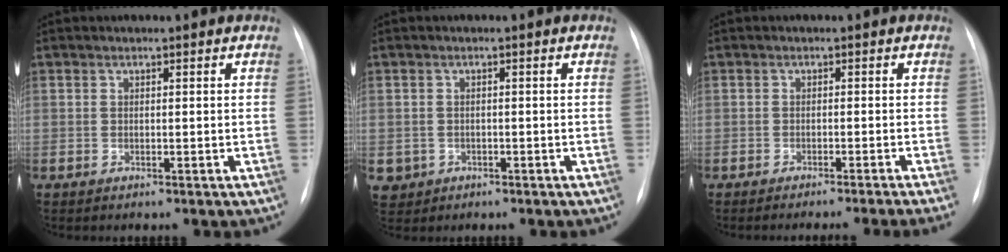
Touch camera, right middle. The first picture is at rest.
{"total": 2.9, "force": [-1.1, 2.7, 0.3], "torque": [-0.008, 0.002, -0.012]}
{"total": 7.8, "force": [-6.7, -2.2, 3.4], "torque": [-0.013, -0.018, -0.084]}